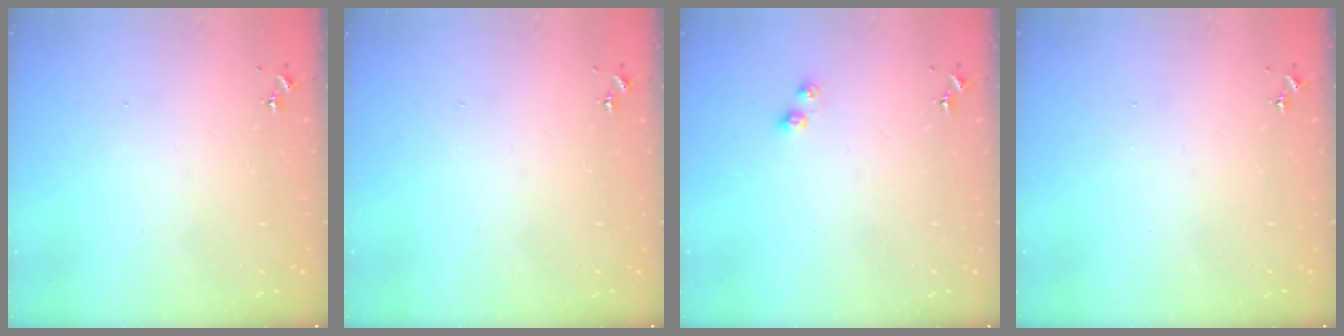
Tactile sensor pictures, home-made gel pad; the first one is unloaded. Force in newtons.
{"total": 0.0}
{"total": 4.7, "press": 4.7, "slide": 0.3}
{"total": 0.0}